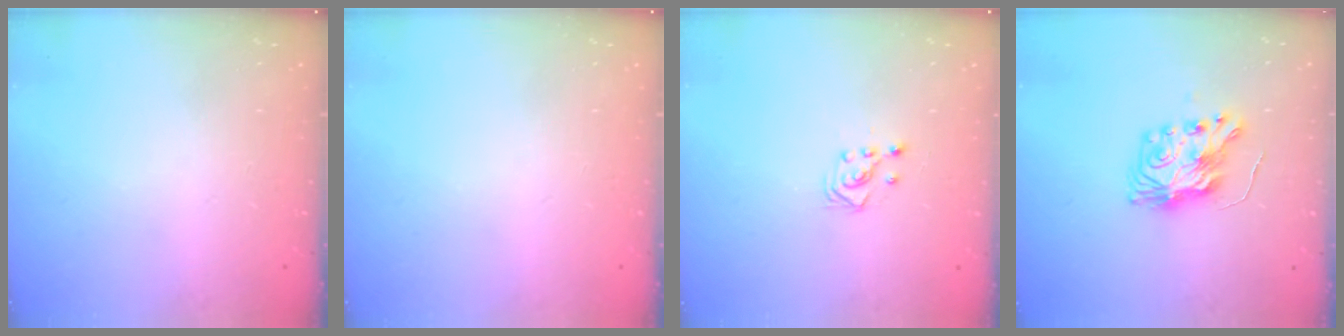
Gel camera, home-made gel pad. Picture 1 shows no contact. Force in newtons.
{"total": 0.0}
{"total": 2.9, "press": 2.7, "slide": 1.0}
{"total": 8.5, "press": 8.4, "slide": 0.4}